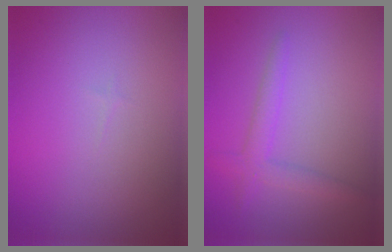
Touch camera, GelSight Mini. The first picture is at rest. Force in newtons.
{"total": 1.3, "press": 1.3, "slide": 0.1}